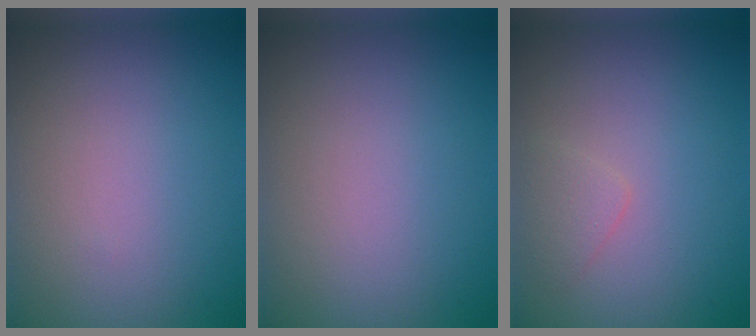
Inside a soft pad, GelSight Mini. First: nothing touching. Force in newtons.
{"total": 0.0}
{"total": 1.2, "press": 1.2, "slide": 0.0}